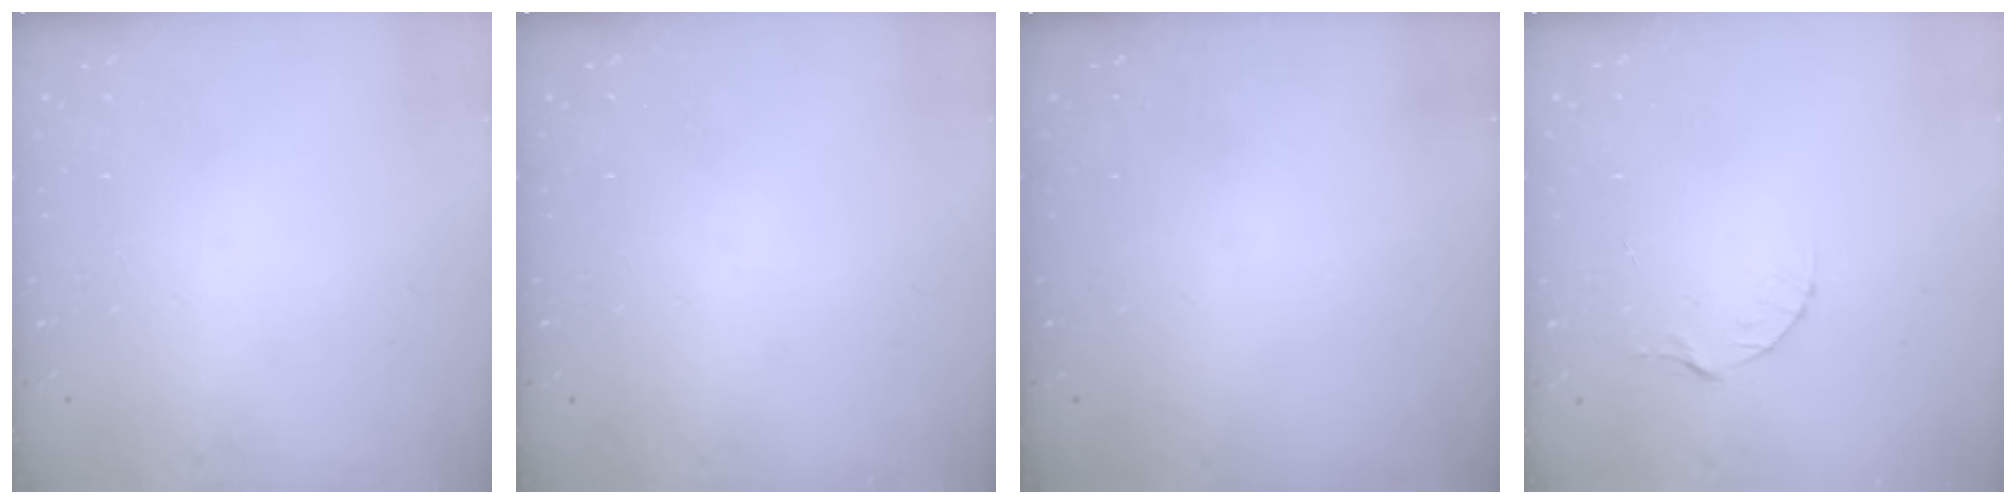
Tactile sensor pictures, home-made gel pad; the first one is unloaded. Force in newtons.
{"total": 0.0}
{"total": 0.0}
{"total": 4.1, "press": 4.1, "slide": 0.4}